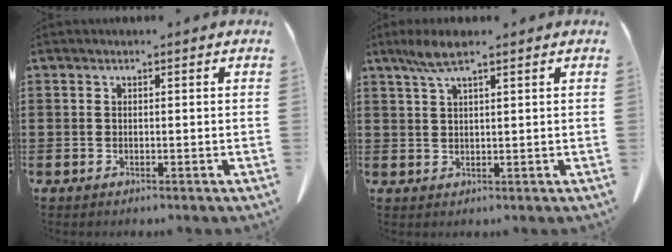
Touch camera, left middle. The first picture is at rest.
{"total": 4.2, "force": [2.5, 0.7, 3.2], "torque": [-0.069, 0.003, 0.045]}